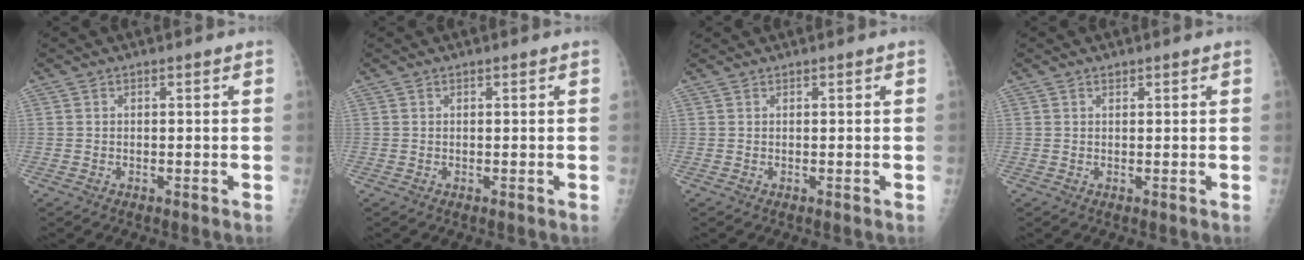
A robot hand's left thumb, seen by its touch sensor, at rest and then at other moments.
{"total": 0.0}
{"total": 0.0}
{"total": 0.6, "force": [0.5, 0.3, 0.1], "torque": [0.000, -0.003, 0.007]}